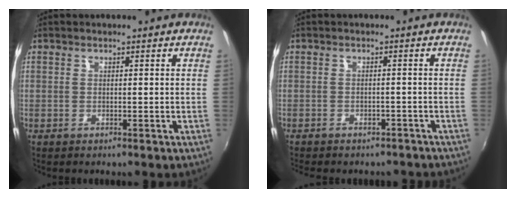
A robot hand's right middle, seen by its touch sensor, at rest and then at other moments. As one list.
[{"total": 7.2, "force": [-6.1, 2.8, 2.4], "torque": [-0.054, -0.013, -0.077]}]